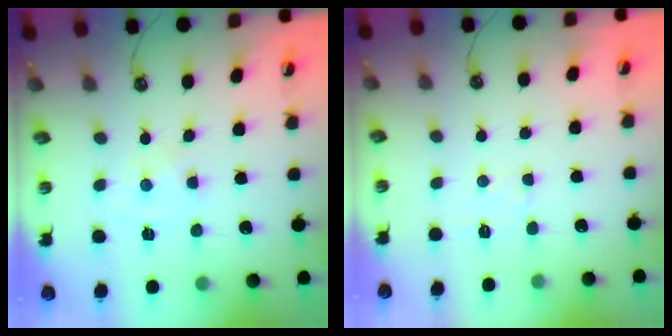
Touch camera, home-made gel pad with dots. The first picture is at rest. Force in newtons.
{"total": 3.6, "press": 3.5, "slide": 0.5}